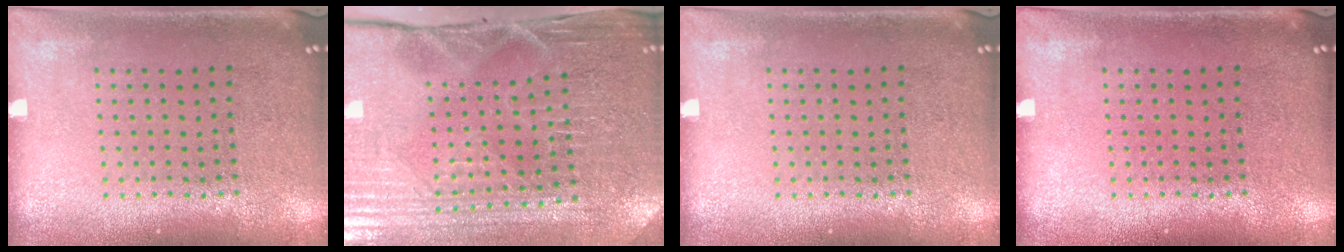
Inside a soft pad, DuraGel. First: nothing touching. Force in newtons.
{"total": 4.1, "press": 4.1, "slide": 0.5}
{"total": 0.0}
{"total": 0.0}